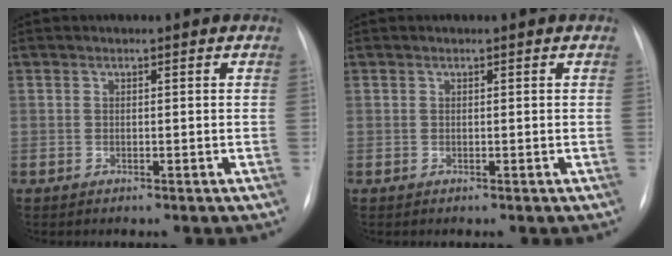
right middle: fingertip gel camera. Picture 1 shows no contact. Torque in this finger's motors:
{"motor_torque": [-0.01, 0.00, 0.00, 0.00]}